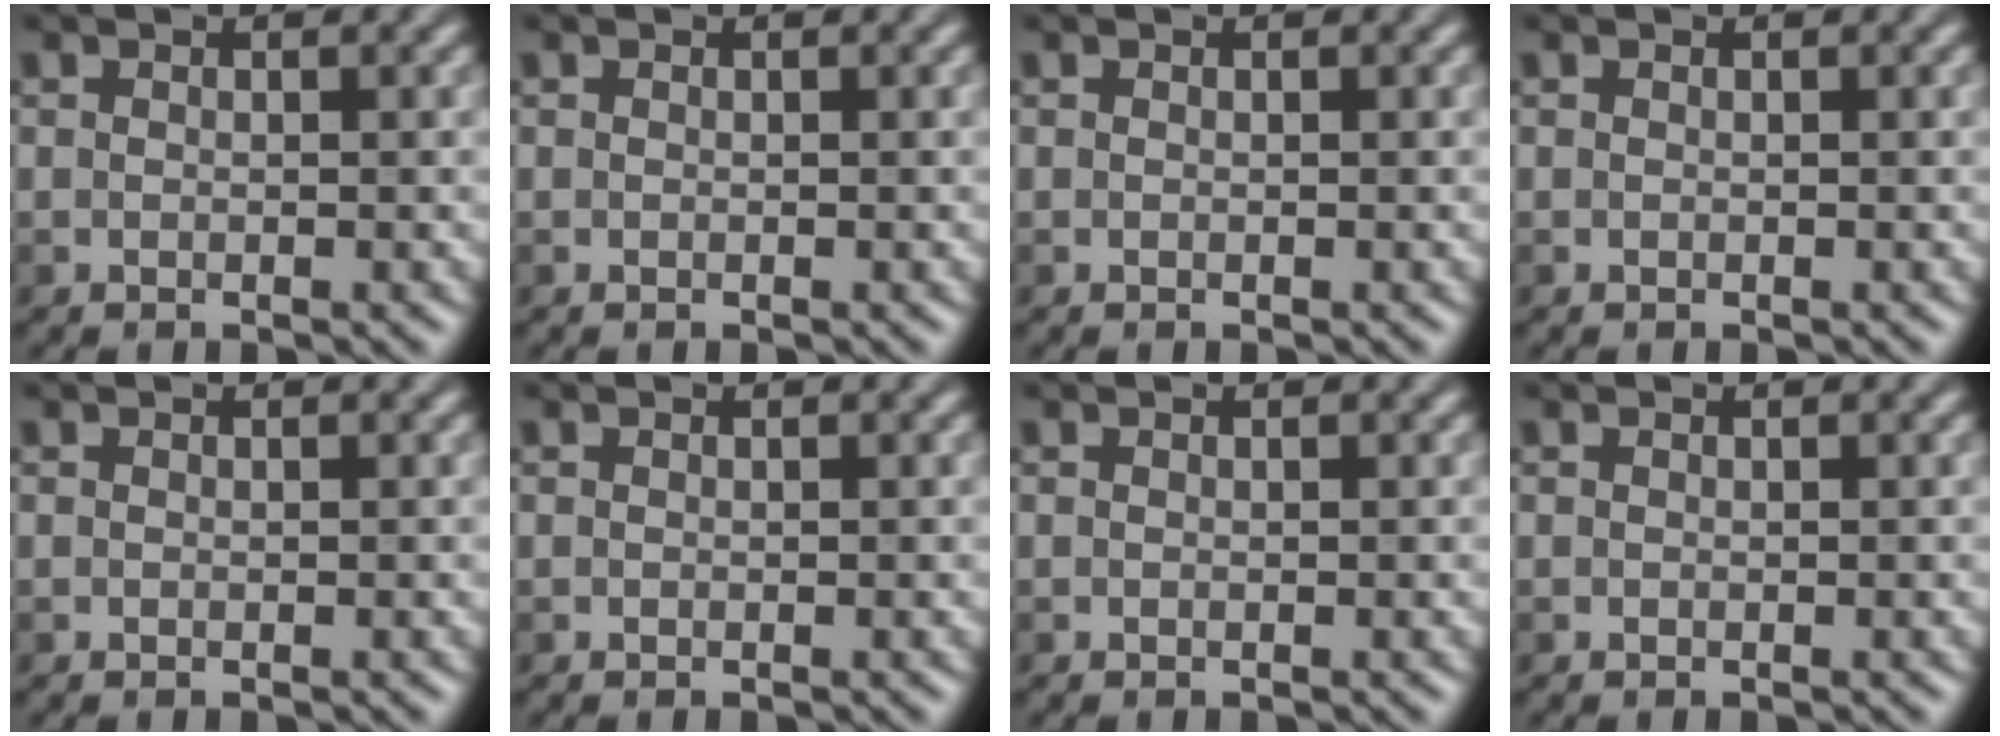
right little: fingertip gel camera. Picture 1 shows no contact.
{"total": 0.0}
{"total": 0.0}
{"total": 0.0}
{"total": 0.0}
{"total": 0.0}
{"total": 0.0}
{"total": 0.0}